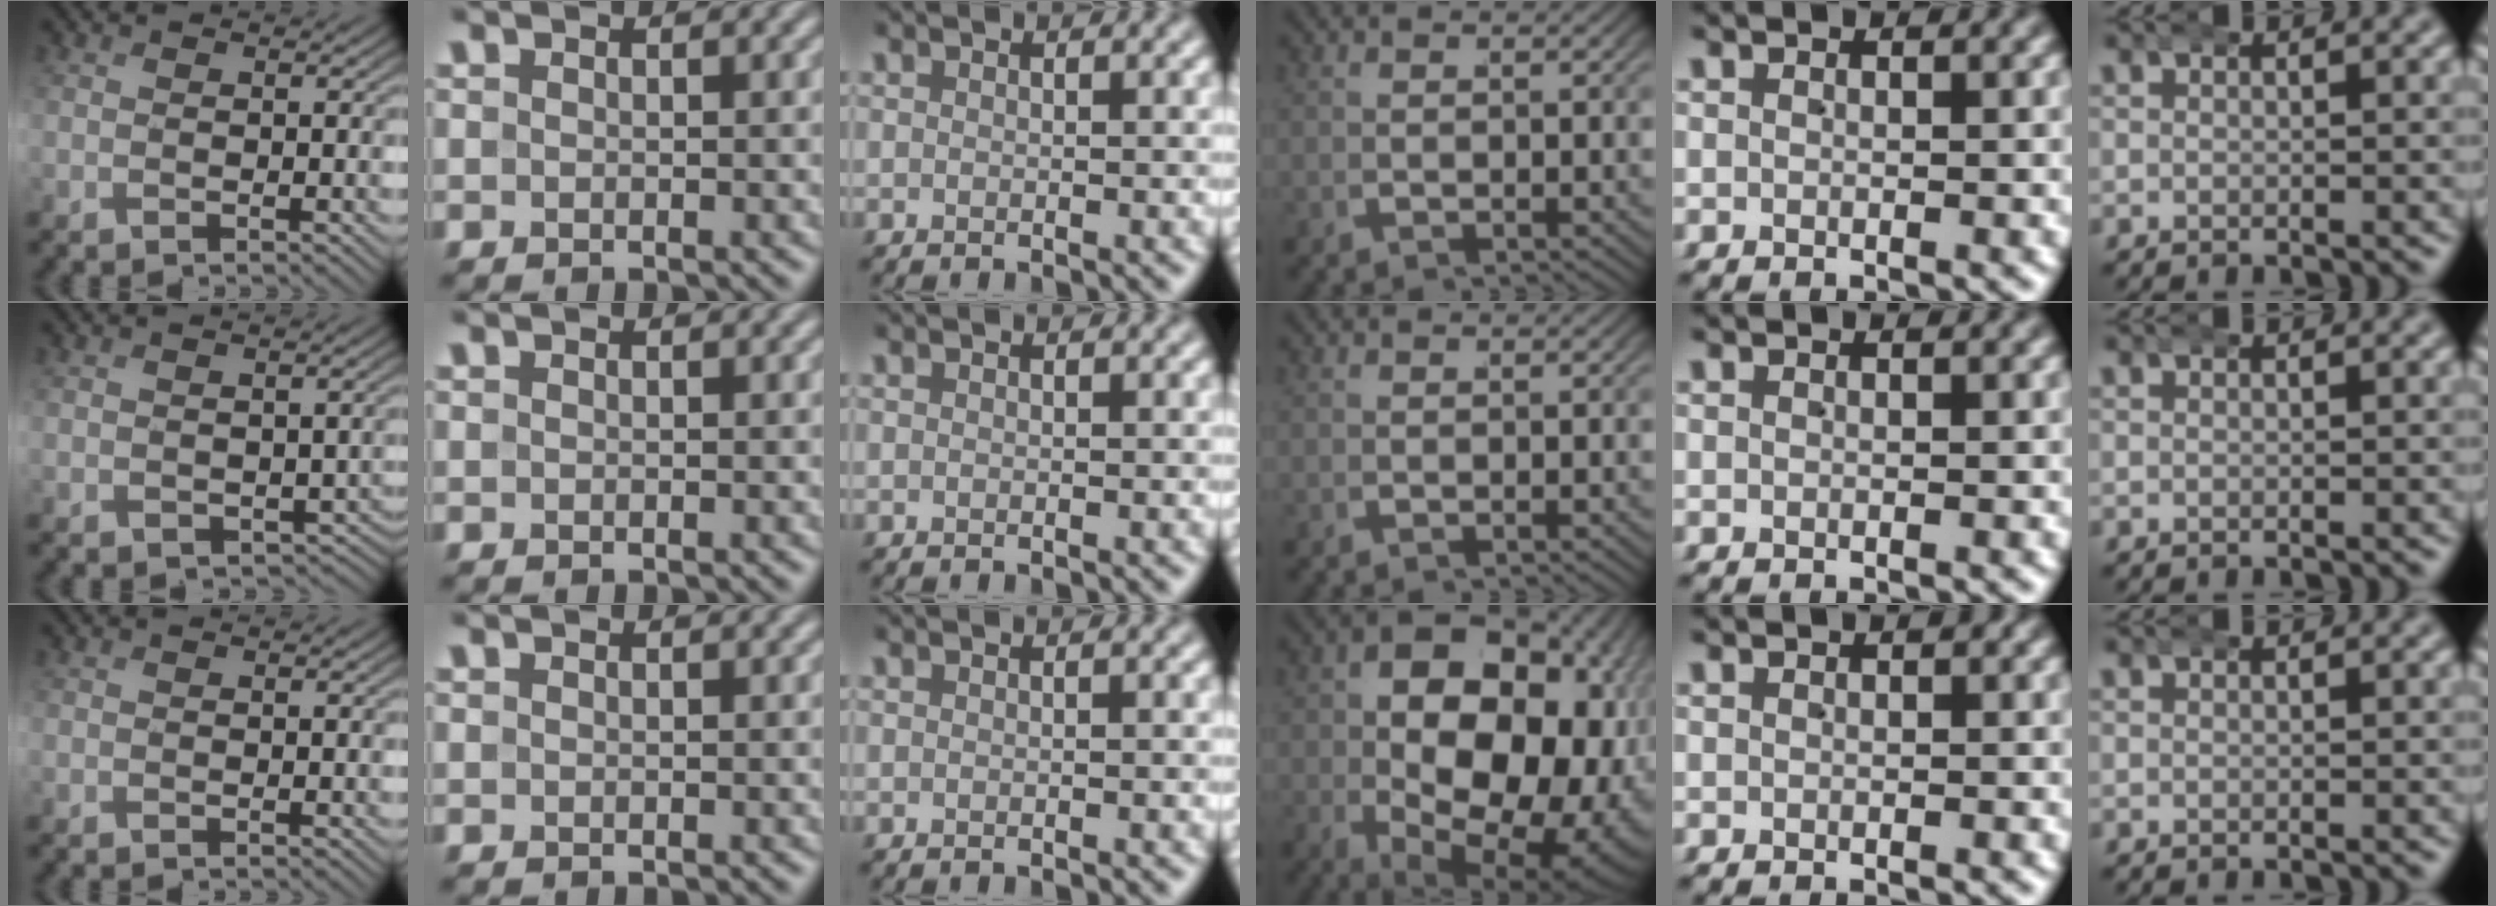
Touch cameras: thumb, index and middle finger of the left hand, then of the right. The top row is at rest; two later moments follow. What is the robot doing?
{"motion": "wrap", "object": "arm wrap"}